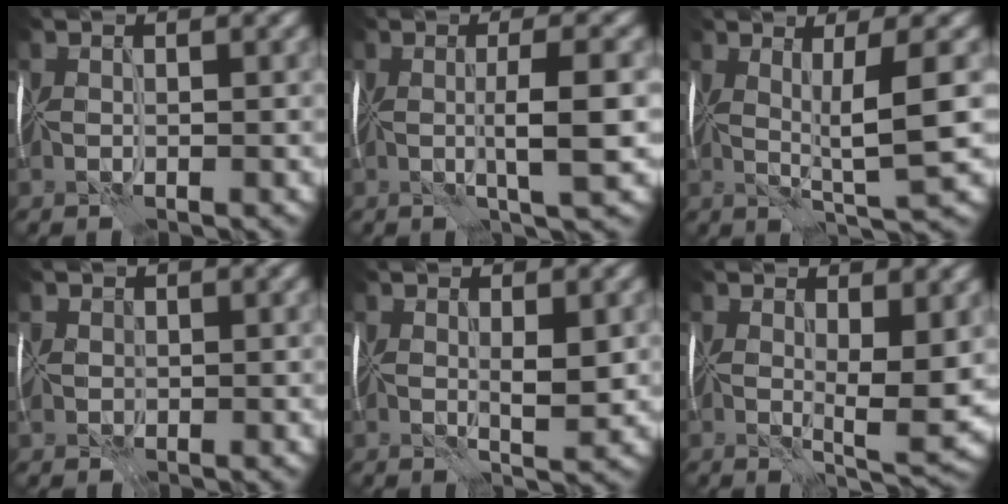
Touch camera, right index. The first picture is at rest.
{"total": 3.8, "force": [-0.3, 0.5, 3.8], "torque": [-0.061, 0.003, -0.006]}
{"total": 4.4, "force": [0.5, 0.6, 4.4], "torque": [-0.073, -0.001, 0.011]}
{"total": 1.2, "force": [0.5, 0.9, -0.5], "torque": [0.006, 0.008, 0.010]}
{"total": 1.7, "force": [0.4, 0.4, 1.6], "torque": [-0.029, -0.002, 0.008]}
{"total": 4.6, "force": [1.0, 1.5, 4.3], "torque": [-0.069, -0.009, 0.019]}